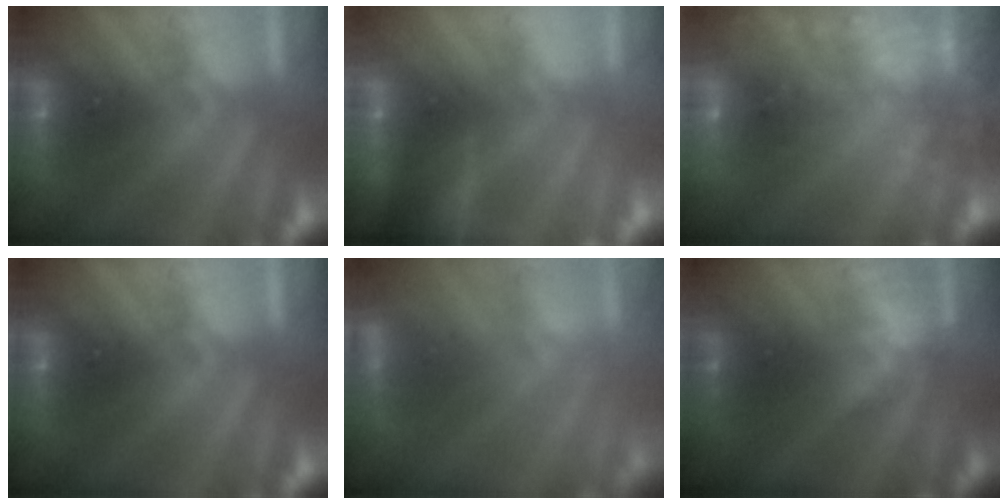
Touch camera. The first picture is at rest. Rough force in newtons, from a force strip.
{"total": 7.8}
{"total": 8.3}
{"total": 0.0}
{"total": 3.5}
{"total": 2.3}